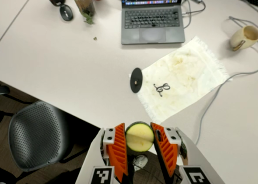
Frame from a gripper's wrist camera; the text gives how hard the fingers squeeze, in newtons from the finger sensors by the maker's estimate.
{"total": 8.3, "left": 8.1, "right": 8.5}